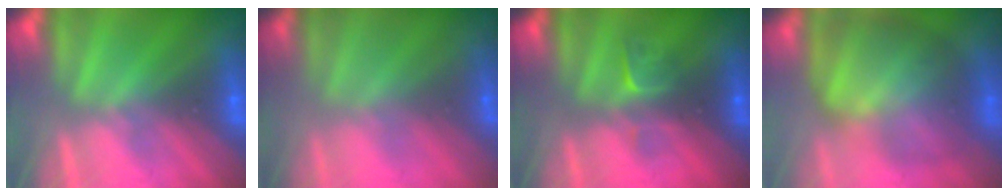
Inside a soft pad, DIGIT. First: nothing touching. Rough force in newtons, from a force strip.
{"total": 1.6}
{"total": 2.8}
{"total": 7.2}